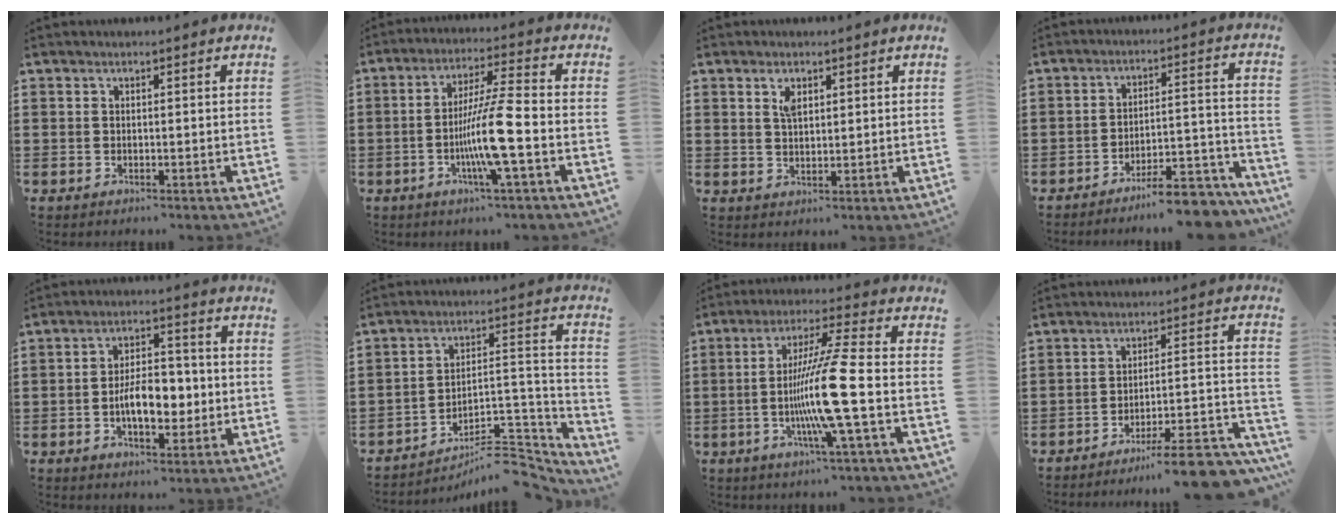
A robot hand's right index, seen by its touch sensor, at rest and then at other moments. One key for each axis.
{"total": 9.9, "fx": -2.9, "fy": -0.1, "fz": 9.5, "tx": -0.187, "ty": -0.015, "tz": -0.062}
{"total": 2.4, "fx": 1.3, "fy": 1.1, "fz": 1.7, "tx": -0.030, "ty": 0.000, "tz": 0.020}
{"total": 8.1, "fx": -7.5, "fy": 0.8, "fz": 2.9, "tx": -0.033, "ty": 0.023, "tz": -0.139}
{"total": 8.3, "fx": -1.4, "fy": 4.6, "fz": 6.8, "tx": -0.104, "ty": 0.005, "tz": -0.031}
{"total": 7.8, "fx": -6.5, "fy": 2.4, "fz": 3.7, "tx": -0.051, "ty": 0.017, "tz": -0.122}
{"total": 12.1, "fx": -2.9, "fy": -0.8, "fz": 11.8, "tx": -0.235, "ty": -0.019, "tz": -0.067}
{"total": 9.3, "fx": -7.8, "fy": 0.6, "fz": 5.1, "tx": -0.069, "ty": 0.008, "tz": -0.147}